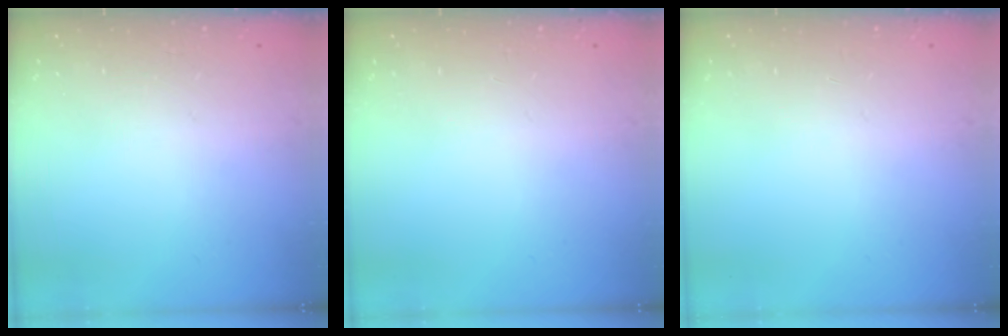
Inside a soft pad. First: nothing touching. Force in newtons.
{"total": 0.0}
{"total": 0.0}